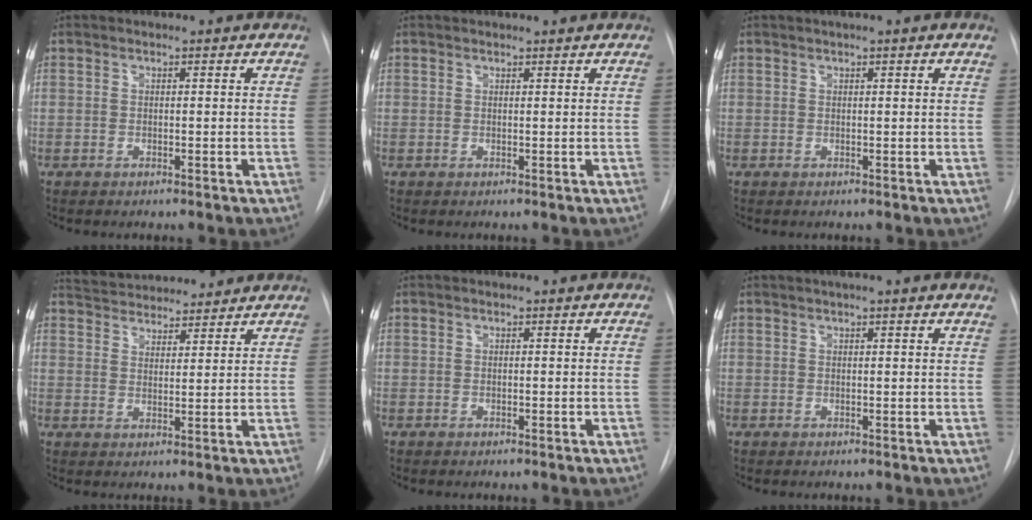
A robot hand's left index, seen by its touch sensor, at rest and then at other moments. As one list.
[{"total": 1.4, "force": [1.4, -0.3, 0.2], "torque": [-0.008, 0.006, 0.022]}, {"total": 1.6, "force": [1.0, -0.3, 1.2], "torque": [-0.022, 0.009, 0.016]}, {"total": 11.9, "force": [11.3, 2.6, 2.9], "torque": [-0.042, 0.026, 0.170]}, {"total": 0.0}, {"total": 3.3, "force": [2.6, -0.4, 2.0], "torque": [-0.025, 0.018, 0.034]}]